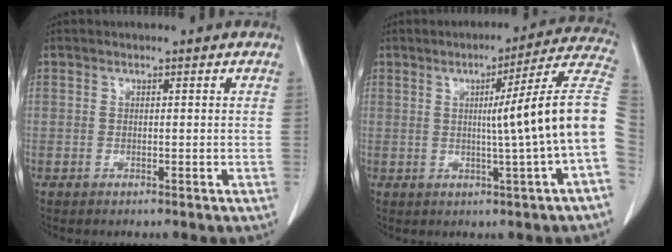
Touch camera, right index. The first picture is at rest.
{"total": 13.4, "force": [-0.5, -2.6, 13.2], "torque": [-0.165, 0.011, -0.011]}